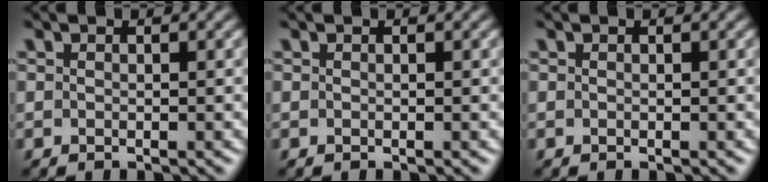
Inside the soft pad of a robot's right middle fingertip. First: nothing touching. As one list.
[{"total": 0.0}, {"total": 0.0}]